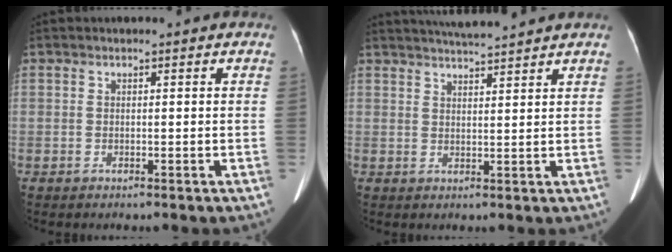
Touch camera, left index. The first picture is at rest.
{"total": 6.4, "force": [6.0, -0.9, 2.1], "torque": [-0.039, 0.015, 0.093]}